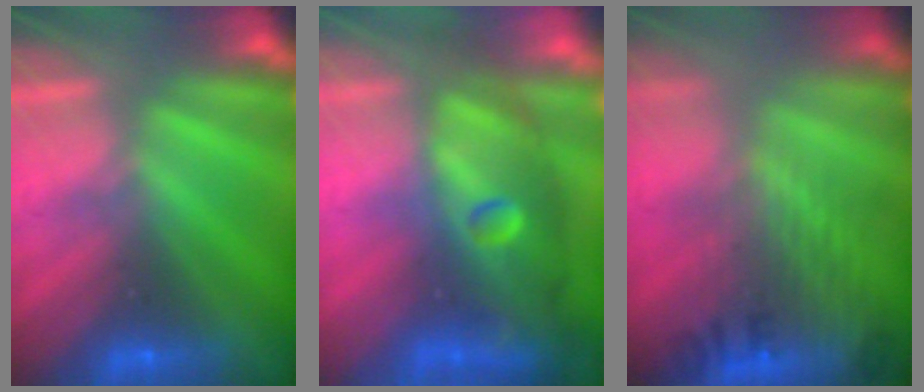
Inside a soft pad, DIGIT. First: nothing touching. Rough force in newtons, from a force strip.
{"total": 8.9}
{"total": 8.5}